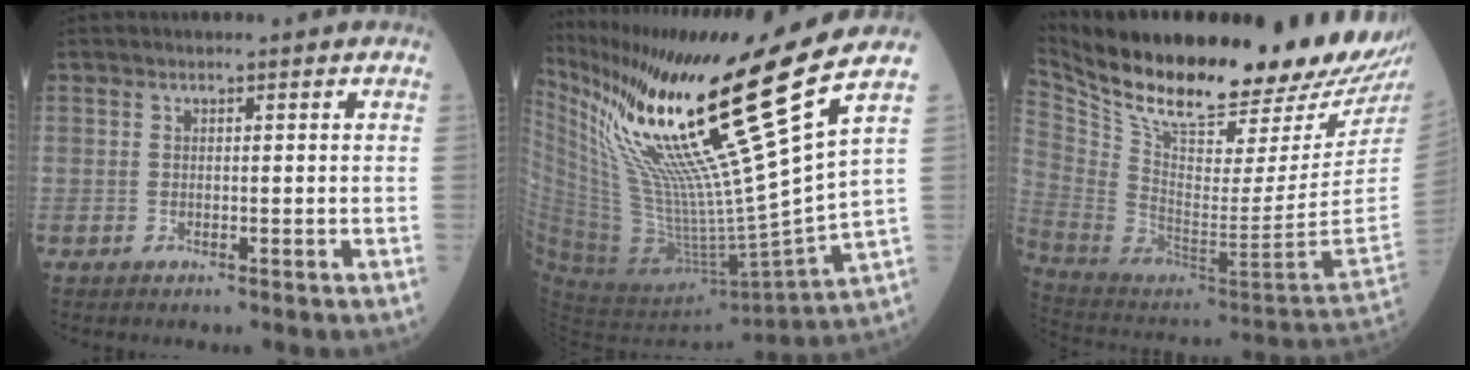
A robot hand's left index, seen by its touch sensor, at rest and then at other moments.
{"total": 25.6, "force": [14.7, -2.7, 20.8], "torque": [-0.356, -0.032, 0.257]}
{"total": 31.8, "force": [25.8, 4.2, 18.1], "torque": [-0.311, -0.075, 0.383]}